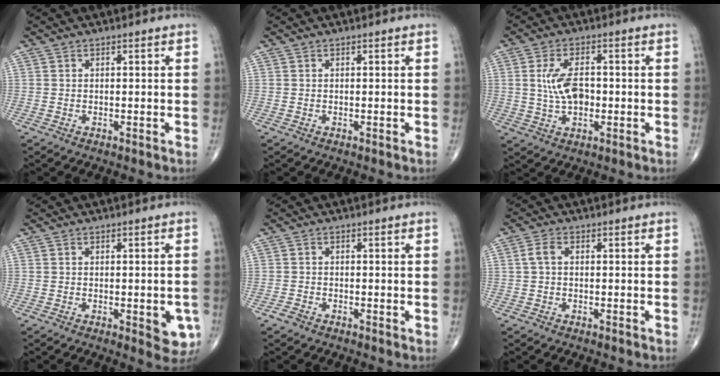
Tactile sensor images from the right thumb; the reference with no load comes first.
{"total": 0.0}
{"total": 7.0, "force": [0.2, 3.9, 5.8], "torque": [-0.107, 0.003, 0.004]}
{"total": 5.2, "force": [-1.5, 2.1, 4.6], "torque": [-0.034, -0.006, -0.013]}
{"total": 1.2, "force": [-0.7, 0.6, 0.8], "torque": [-0.015, -0.002, -0.017]}
{"total": 2.2, "force": [0.3, 1.3, 1.8], "torque": [-0.038, 0.006, 0.002]}